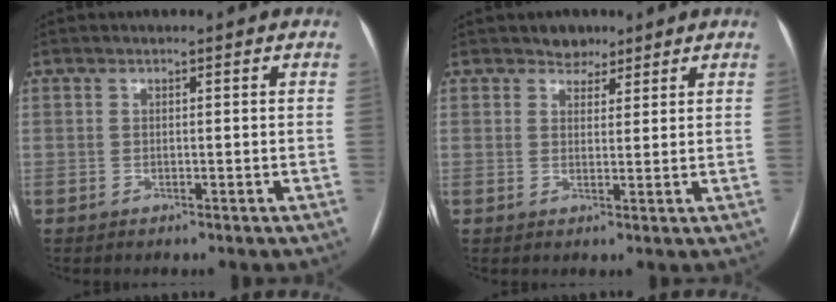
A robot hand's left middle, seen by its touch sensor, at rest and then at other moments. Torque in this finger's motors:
{"motor_torque": [0.00, 0.00, 0.00, 0.00]}